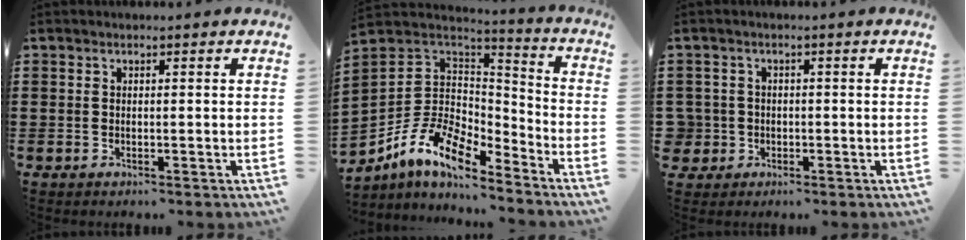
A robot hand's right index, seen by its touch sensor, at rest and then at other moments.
{"total": 10.8, "force": [-6.3, 5.6, 6.7], "torque": [-0.157, 0.005, -0.126]}
{"total": 2.7, "force": [-0.8, 2.5, 0.2], "torque": [-0.024, 0.002, -0.024]}